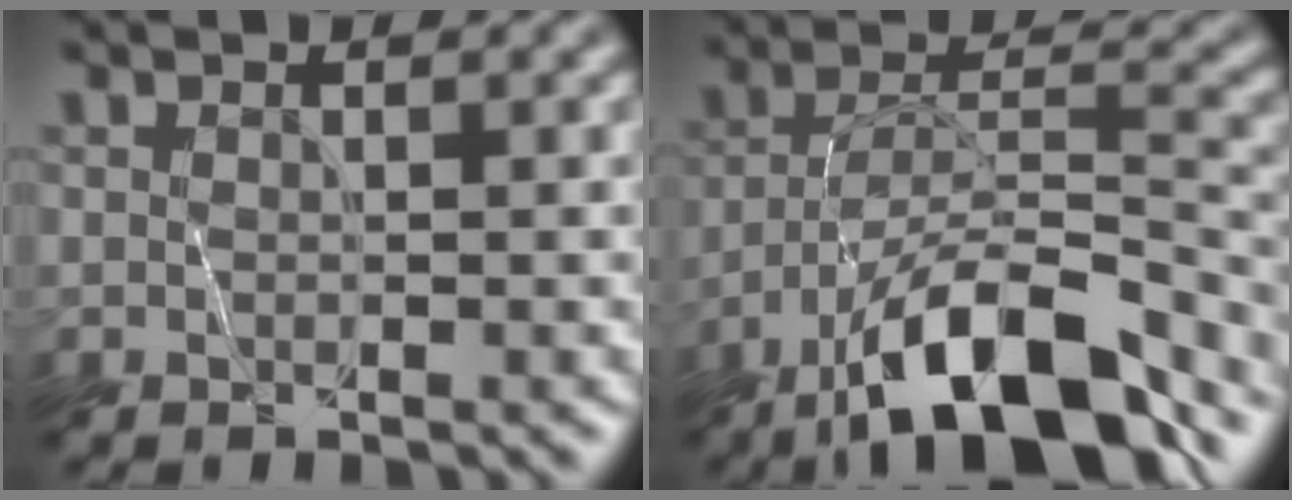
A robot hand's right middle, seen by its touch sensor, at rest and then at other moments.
{"total": 10.9, "force": [-8.2, 2.3, 6.9], "torque": [-0.113, 0.014, -0.153]}